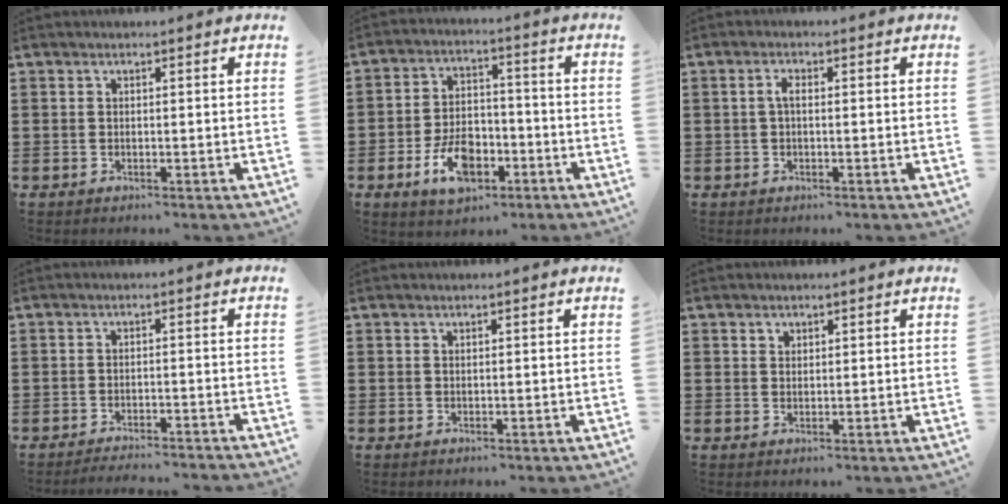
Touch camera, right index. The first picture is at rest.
{"total": 7.8, "force": [-3.3, 4.3, 5.5], "torque": [-0.108, 0.005, -0.065]}
{"total": 1.7, "force": [-0.2, 0.6, 1.6], "torque": [-0.039, -0.001, -0.007]}
{"total": 2.4, "force": [-2.4, -0.3, 0.3], "torque": [-0.008, 0.001, -0.051]}
{"total": 0.0}
{"total": 1.0, "force": [0.6, 0.8, 0.2], "torque": [-0.005, 0.002, 0.013]}